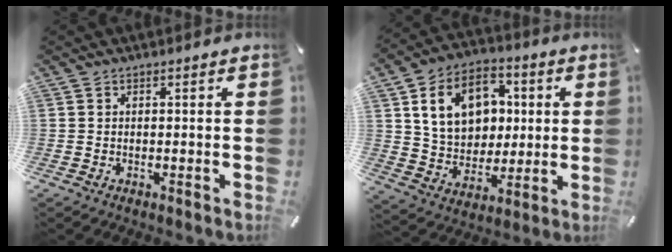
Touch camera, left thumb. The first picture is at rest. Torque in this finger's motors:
{"motor_torque": [1.95, 3.06, 2.16, -0.61, 0.25]}